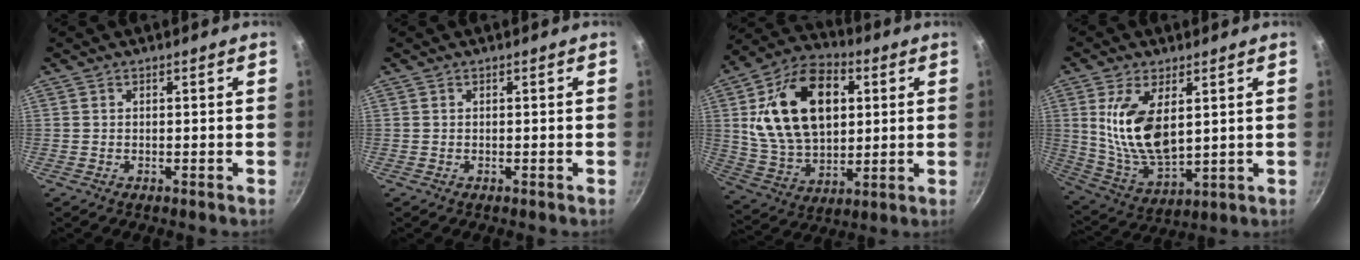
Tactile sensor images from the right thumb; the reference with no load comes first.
{"total": 0.0}
{"total": 22.2, "force": [4.8, 14.5, 16.1], "torque": [-0.258, 0.002, 0.086]}
{"total": 14.2, "force": [3.4, 7.3, 11.8], "torque": [-0.216, -0.028, 0.079]}